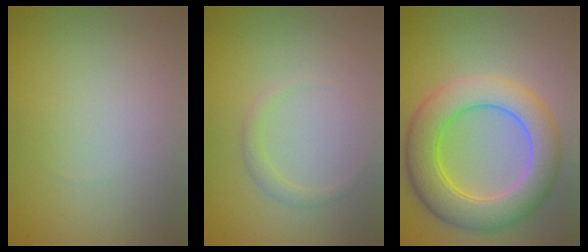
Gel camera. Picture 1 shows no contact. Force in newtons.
{"total": 1.0, "press": 1.0, "slide": 0.1}
{"total": 7.5, "press": 7.5, "slide": 0.3}